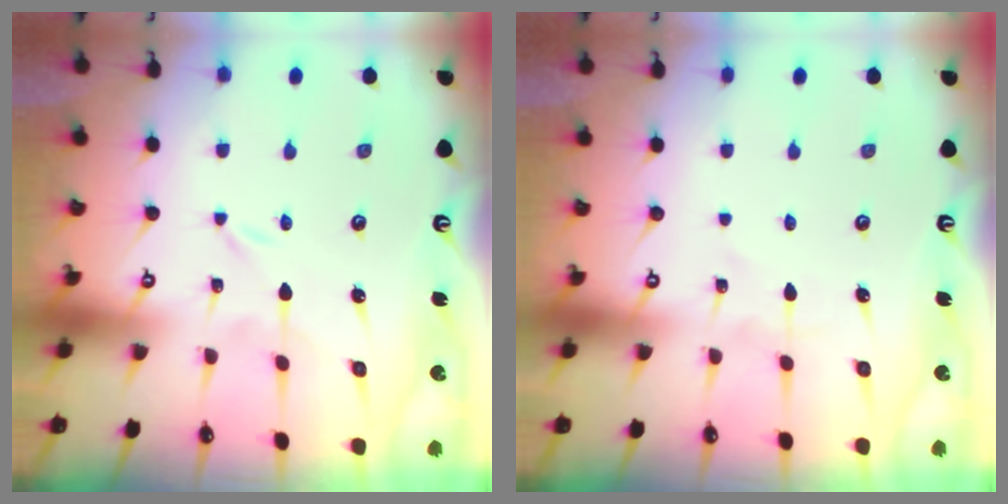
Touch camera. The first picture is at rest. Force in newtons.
{"total": 0.7, "press": 0.7, "slide": 0.0}